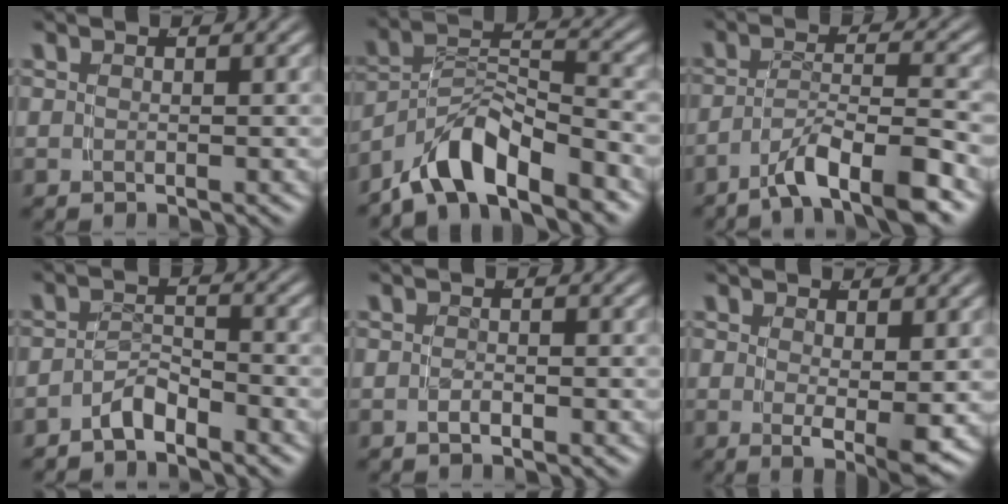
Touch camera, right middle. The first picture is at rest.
{"total": 7.0, "force": [-5.1, 2.7, 4.0], "torque": [-0.062, -0.006, -0.082]}
{"total": 5.4, "force": [-3.7, 1.2, 3.8], "torque": [-0.057, -0.004, -0.058]}
{"total": 2.9, "force": [-2.8, 0.5, 0.8], "torque": [-0.008, -0.005, -0.046]}
{"total": 0.9, "force": [-0.8, -0.3, 0.2], "torque": [-0.005, -0.004, -0.013]}
{"total": 3.0, "force": [-0.4, 0.1, 2.9], "torque": [-0.044, -0.024, 0.002]}